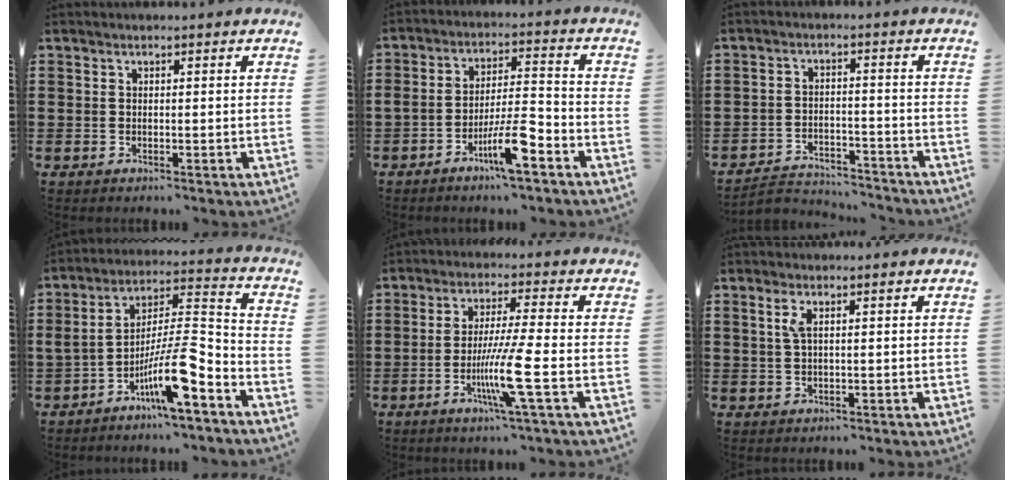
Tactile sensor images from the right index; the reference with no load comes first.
{"total": 8.7, "force": [-4.8, 1.9, 7.0], "torque": [-0.129, 0.005, -0.086]}
{"total": 3.6, "force": [-3.4, 0.8, 0.3], "torque": [-0.011, 0.007, -0.073]}
{"total": 12.5, "force": [-7.2, 2.2, 10.0], "torque": [-0.187, 0.000, -0.138]}
{"total": 9.5, "force": [-3.1, -0.3, 9.0], "torque": [-0.176, -0.023, -0.062]}
{"total": 2.4, "force": [0.7, 0.5, 2.2], "torque": [-0.045, 0.005, 0.010]}